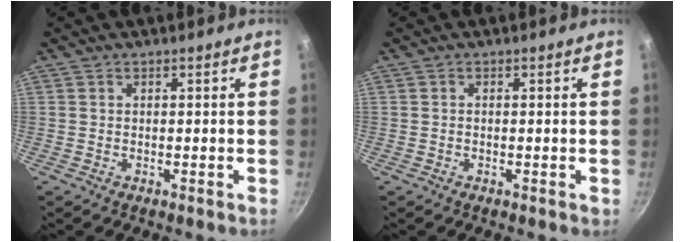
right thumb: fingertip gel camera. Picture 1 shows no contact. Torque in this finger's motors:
{"motor_torque": [-0.46, 0.20, 0.45, -0.03, 0.02]}